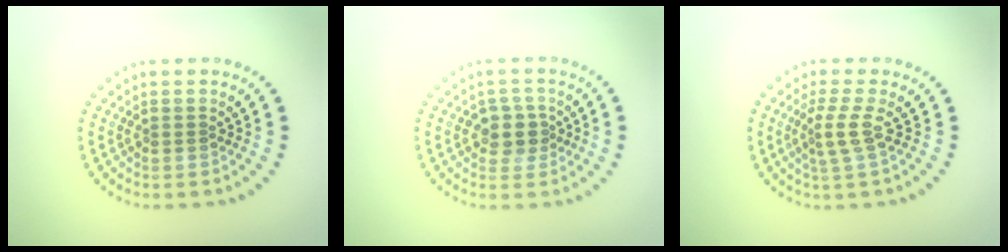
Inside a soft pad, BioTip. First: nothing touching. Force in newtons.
{"total": 2.4, "press": 2.2, "slide": 1.0}
{"total": 2.2, "press": 1.5, "slide": 1.7}